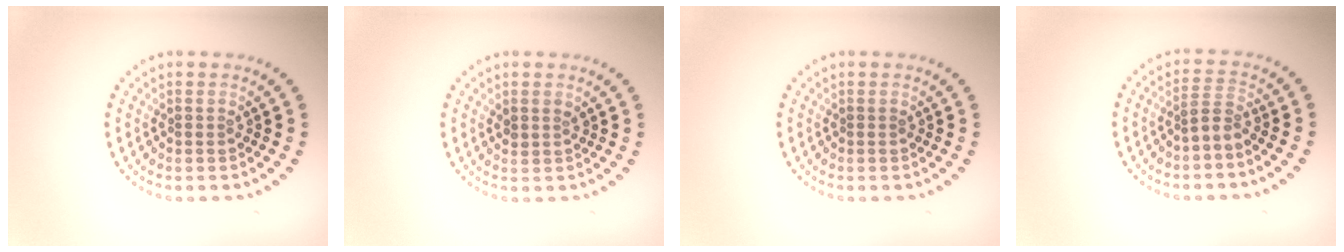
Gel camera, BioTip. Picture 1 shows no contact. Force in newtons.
{"total": 0.9, "press": 0.9, "slide": 0.3}
{"total": 0.0}
{"total": 2.0, "press": 1.4, "slide": 1.4}